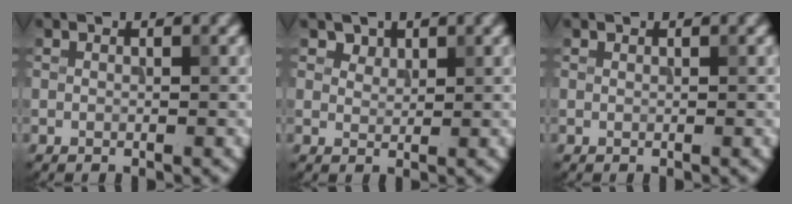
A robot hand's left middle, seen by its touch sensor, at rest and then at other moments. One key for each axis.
{"total": 1.7, "fx": 1.3, "fy": 1.0, "fz": 0.3, "tx": -0.014, "ty": -0.014, "tz": 0.029}
{"total": 0.0}